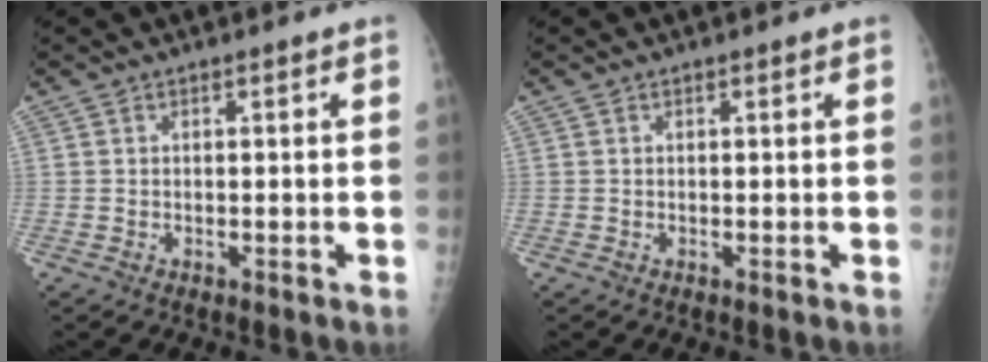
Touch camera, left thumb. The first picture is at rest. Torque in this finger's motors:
{"motor_torque": [0.00, 0.00, -0.01, -0.01, 0.00]}